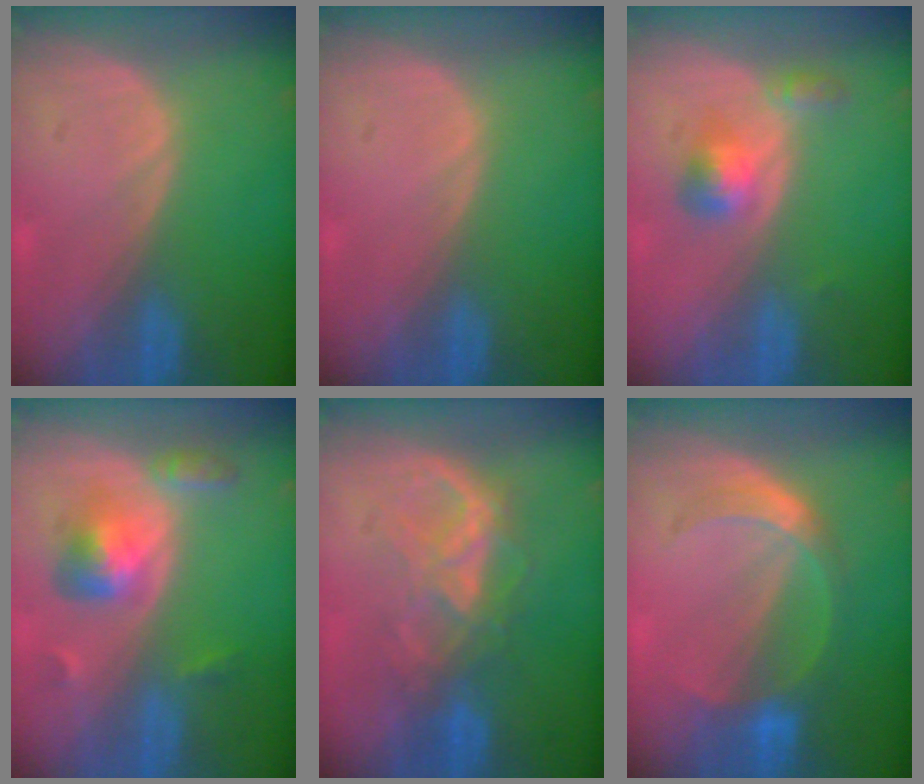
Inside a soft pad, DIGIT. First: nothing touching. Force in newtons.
{"total": 0.0}
{"total": 3.9, "press": 3.7, "slide": 1.4}
{"total": 6.0, "press": 5.3, "slide": 2.8}
{"total": 6.3, "press": 6.3, "slide": 0.7}
{"total": 5.7, "press": 5.4, "slide": 1.9}